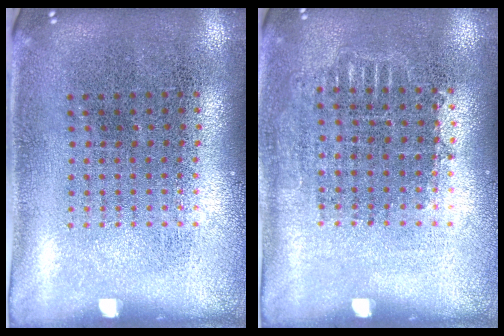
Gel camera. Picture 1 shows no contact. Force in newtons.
{"total": 0.7, "press": 0.7, "slide": 0.4}